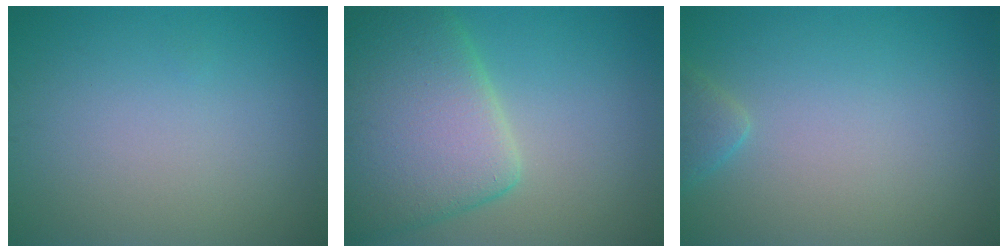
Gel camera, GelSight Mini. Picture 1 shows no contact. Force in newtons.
{"total": 9.5, "press": 9.4, "slide": 0.5}
{"total": 1.5, "press": 1.5, "slide": 0.1}